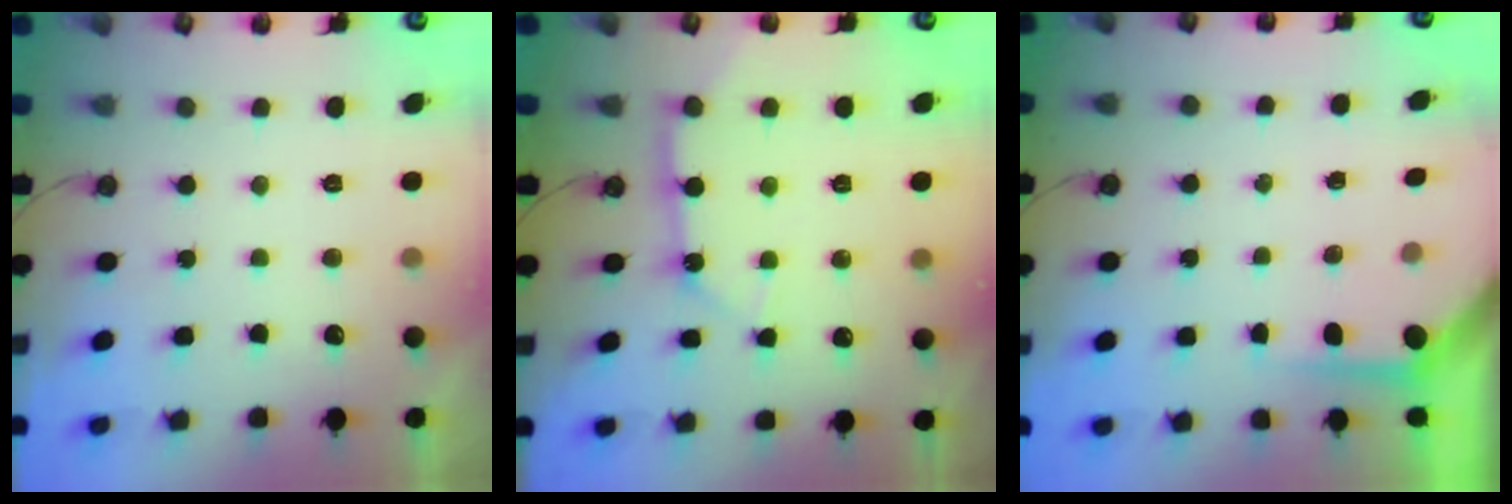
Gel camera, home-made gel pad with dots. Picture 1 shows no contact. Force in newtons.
{"total": 9.7, "press": 9.6, "slide": 1.3}
{"total": 3.6, "press": 3.6, "slide": 0.4}